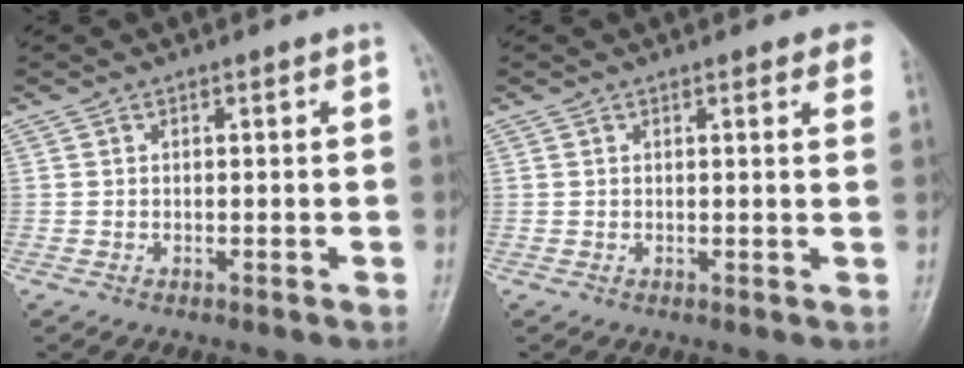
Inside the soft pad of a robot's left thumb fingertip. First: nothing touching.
{"total": 3.6, "force": [2.1, 1.3, 2.6], "torque": [-0.011, -0.002, 0.017]}